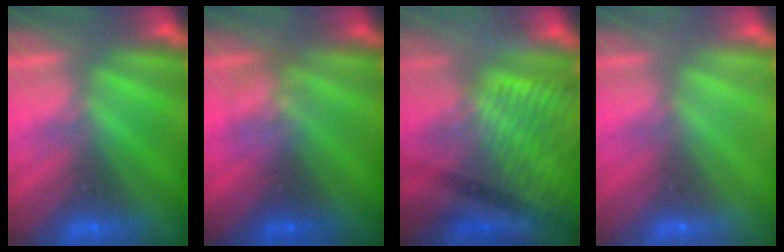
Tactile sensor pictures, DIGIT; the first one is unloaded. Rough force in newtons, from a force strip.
{"total": 2.4}
{"total": 3.4}
{"total": 3.0}